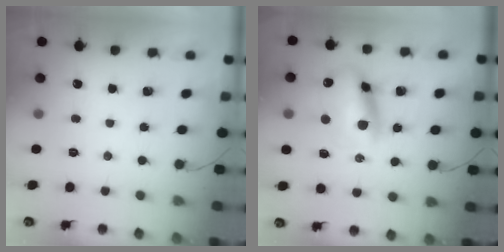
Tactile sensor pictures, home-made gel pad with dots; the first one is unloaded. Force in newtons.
{"total": 12.3, "press": 11.9, "slide": 2.9}